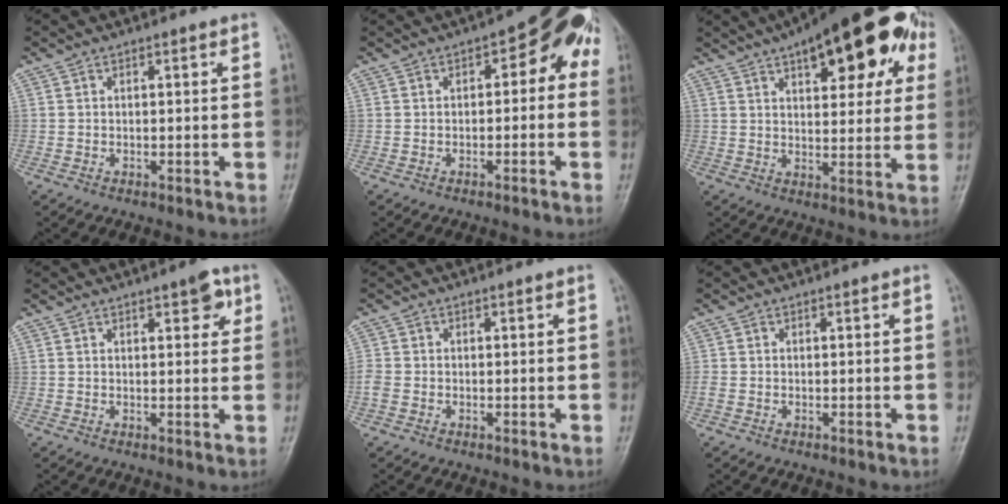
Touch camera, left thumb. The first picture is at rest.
{"total": 8.1, "force": [0.7, 4.4, 6.8], "torque": [-0.048, 0.035, -0.004]}
{"total": 23.5, "force": [11.0, 9.6, 18.4], "torque": [-0.224, 0.006, 0.149]}
{"total": 4.3, "force": [2.2, 1.9, 3.2], "torque": [-0.023, -0.005, 0.023]}
{"total": 2.6, "force": [-0.8, 2.1, 1.3], "torque": [-0.031, 0.000, -0.020]}
{"total": 1.5, "force": [-0.4, 1.1, 0.8], "torque": [-0.021, -0.002, -0.012]}